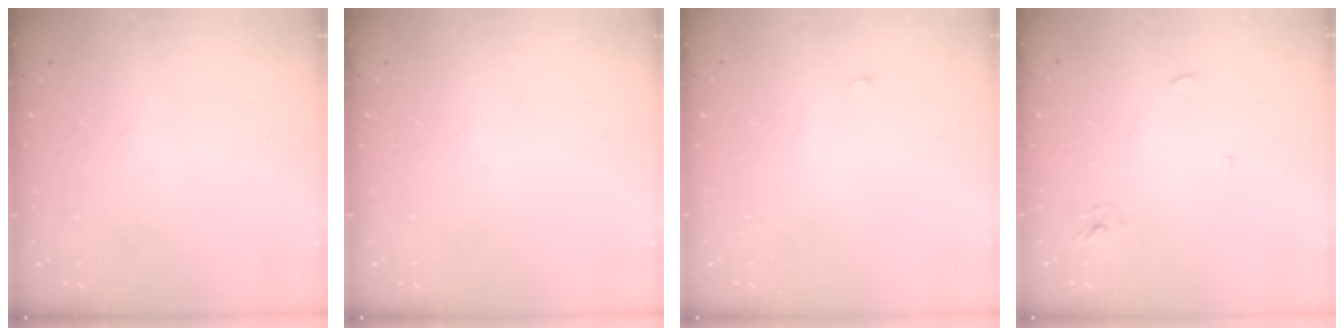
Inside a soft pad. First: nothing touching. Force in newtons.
{"total": 0.0}
{"total": 6.7, "press": 2.2, "slide": 6.3}
{"total": 2.5, "press": 2.5, "slide": 0.1}